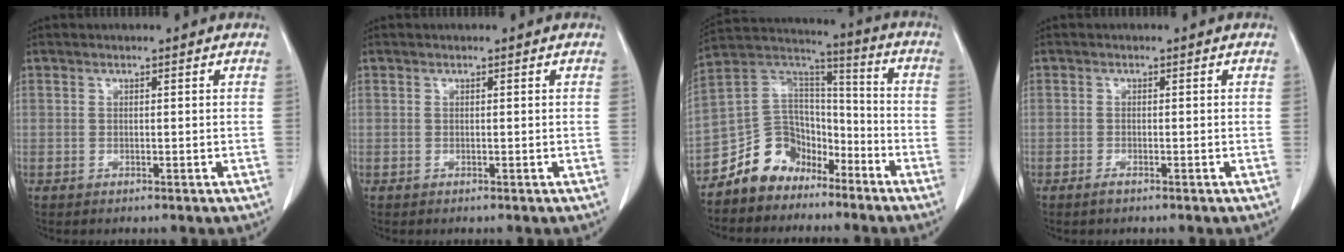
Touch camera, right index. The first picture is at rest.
{"total": 0.0}
{"total": 11.0, "force": [-7.7, 7.6, 2.2], "torque": [-0.041, 0.069, -0.142]}
{"total": 1.0, "force": [-0.8, 0.1, 0.6], "torque": [-0.014, -0.002, -0.014]}